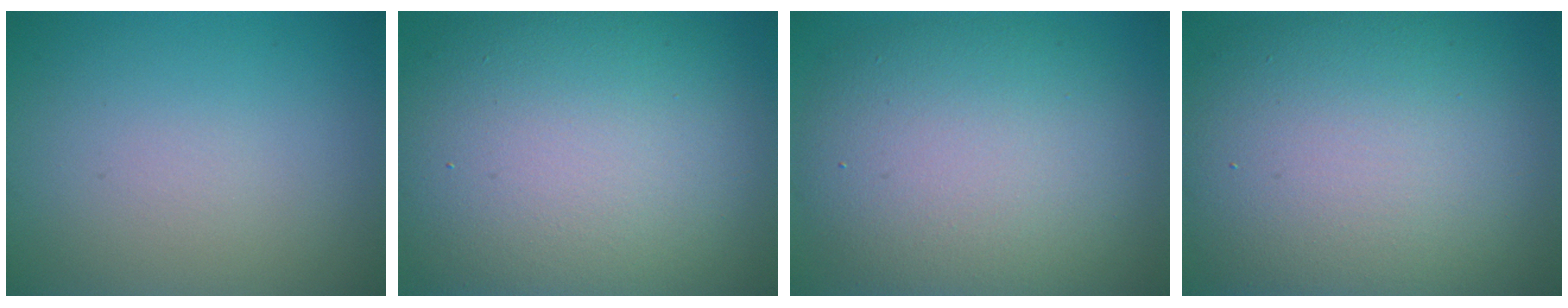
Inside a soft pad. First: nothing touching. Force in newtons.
{"total": 15.2, "press": 15.2, "slide": 0.6}
{"total": 10.5, "press": 10.5, "slide": 0.8}
{"total": 13.7, "press": 13.7, "slide": 0.7}